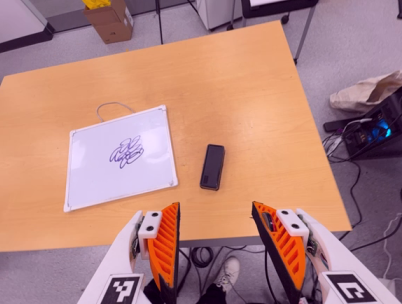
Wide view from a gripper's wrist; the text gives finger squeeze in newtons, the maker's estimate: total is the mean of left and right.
{"total": 0.0}